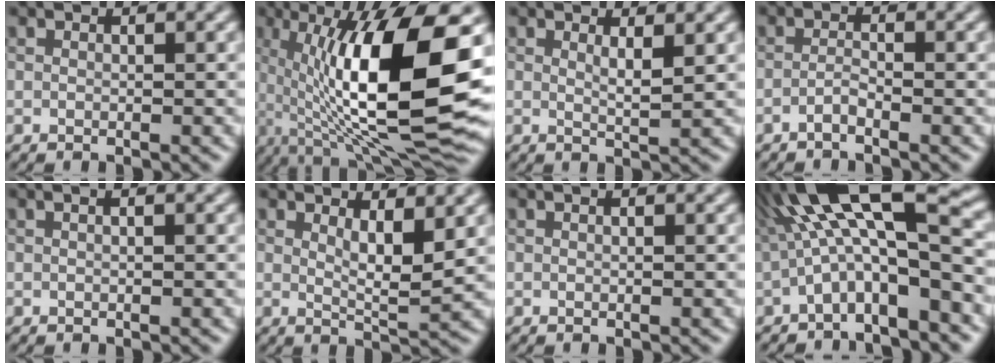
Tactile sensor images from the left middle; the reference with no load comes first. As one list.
[{"total": 14.9, "force": [1.4, 4.1, 14.2], "torque": [-0.211, -0.007, 0.022]}, {"total": 1.6, "force": [0.9, 0.3, 1.3], "torque": [-0.019, -0.005, 0.013]}, {"total": 1.1, "force": [-0.8, 0.1, 0.8], "torque": [-0.015, 0.003, -0.018]}, {"total": 0.7, "force": [0.2, 0.1, 0.7], "torque": [-0.013, 0.000, 0.000]}, {"total": 3.1, "force": [1.3, 0.8, 2.7], "torque": [-0.047, -0.009, 0.024]}, {"total": 0.0}, {"total": 10.7, "force": [-1.0, 2.9, 10.2], "torque": [-0.178, 0.032, -0.026]}]